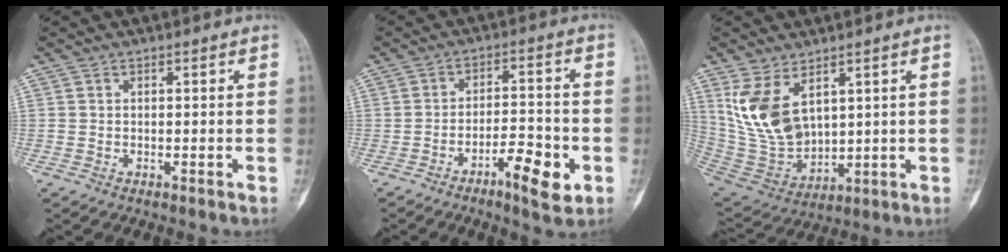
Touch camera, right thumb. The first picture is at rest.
{"total": 8.7, "force": [-4.0, 2.7, 7.2], "torque": [-0.105, 0.026, -0.064]}
{"total": 13.1, "force": [5.2, 7.7, 9.2], "torque": [-0.169, -0.025, 0.130]}